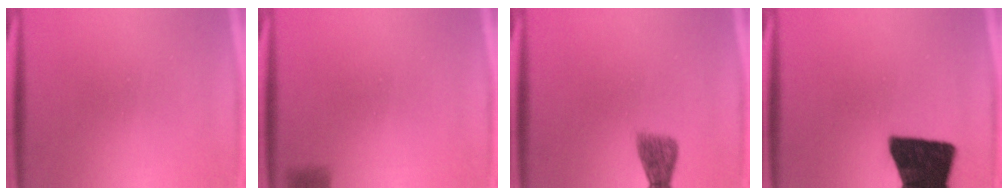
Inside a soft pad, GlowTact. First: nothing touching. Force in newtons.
{"total": 2.9}
{"total": 2.7}
{"total": 19.6}